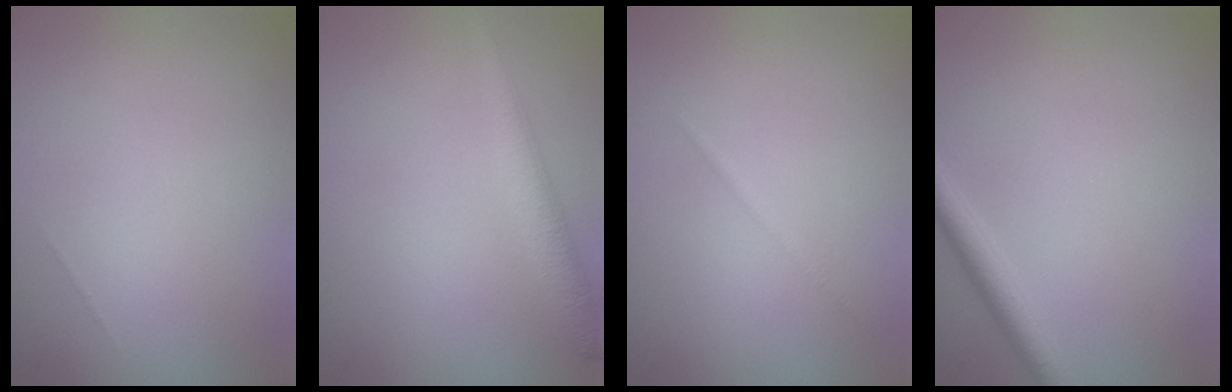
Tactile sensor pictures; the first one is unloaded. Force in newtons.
{"total": 3.3, "press": 3.3, "slide": 0.1}
{"total": 0.6, "press": 0.6, "slide": 0.0}
{"total": 2.3, "press": 2.3, "slide": 0.2}